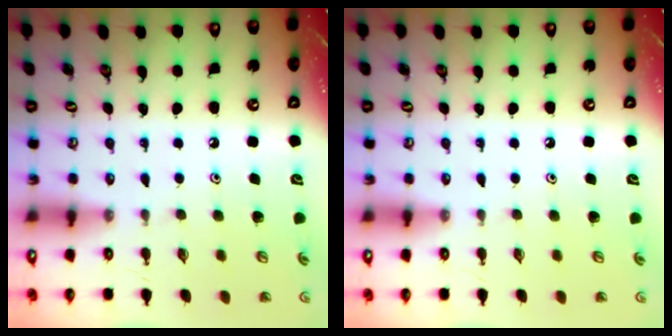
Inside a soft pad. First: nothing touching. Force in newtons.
{"total": 0.0}